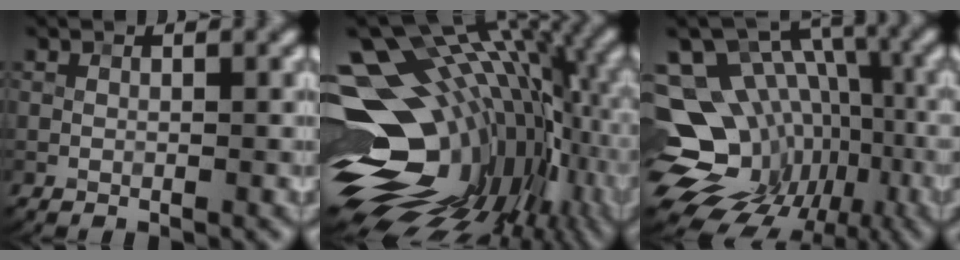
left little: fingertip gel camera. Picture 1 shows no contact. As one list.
[{"total": 18.4, "force": [-0.3, 12.0, 14.0], "torque": [-0.213, -0.006, 0.008]}, {"total": 16.2, "force": [-3.9, 12.9, 8.9], "torque": [-0.155, 0.011, -0.040]}]